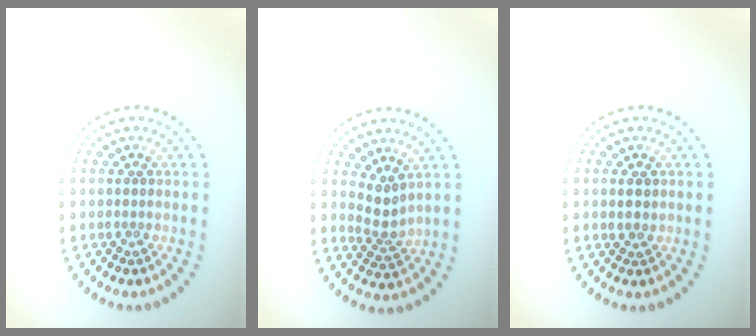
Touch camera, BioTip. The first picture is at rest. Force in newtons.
{"total": 2.2, "press": 1.6, "slide": 1.5}
{"total": 1.1, "press": 1.1, "slide": 0.3}